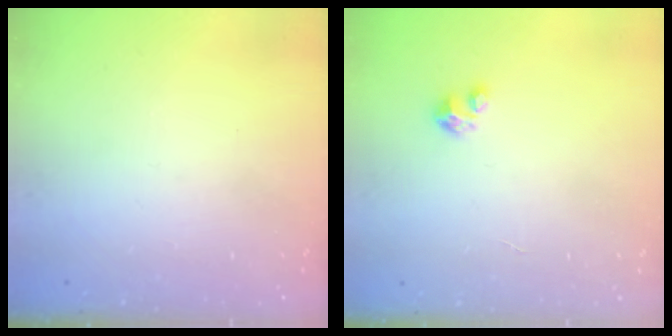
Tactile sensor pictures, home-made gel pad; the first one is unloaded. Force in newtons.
{"total": 1.7, "press": 1.7, "slide": 0.1}